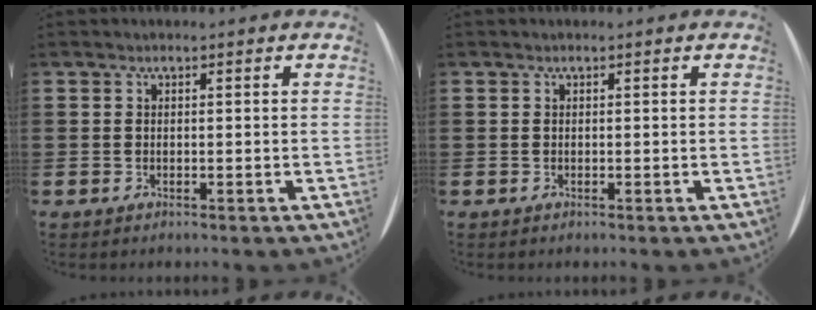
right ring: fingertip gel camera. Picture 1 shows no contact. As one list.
[{"total": 0.0}]